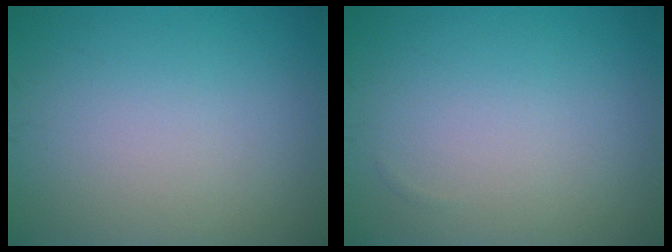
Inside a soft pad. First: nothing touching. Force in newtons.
{"total": 0.0}